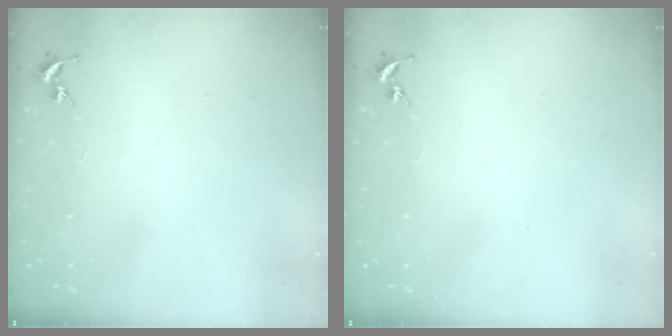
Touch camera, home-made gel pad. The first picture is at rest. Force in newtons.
{"total": 0.0}